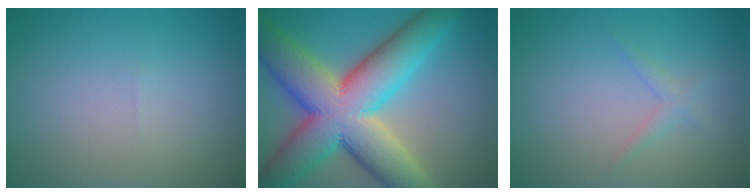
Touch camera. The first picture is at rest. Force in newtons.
{"total": 14.6, "press": 14.6, "slide": 0.5}
{"total": 1.1, "press": 1.1, "slide": 0.0}